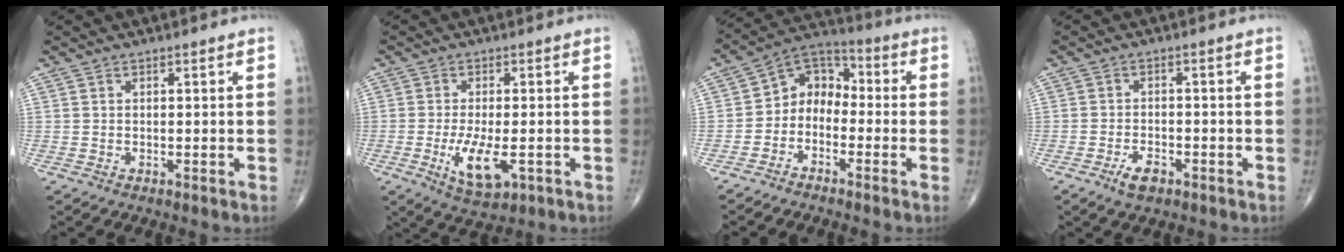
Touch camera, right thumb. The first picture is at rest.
{"total": 7.8, "force": [-2.2, 3.2, 6.8], "torque": [-0.123, -0.014, -0.032]}
{"total": 7.9, "force": [-2.5, 6.2, 4.2], "torque": [-0.039, 0.053, -0.067]}
{"total": 3.7, "force": [-2.3, 1.8, 2.3], "torque": [-0.039, 0.008, -0.039]}